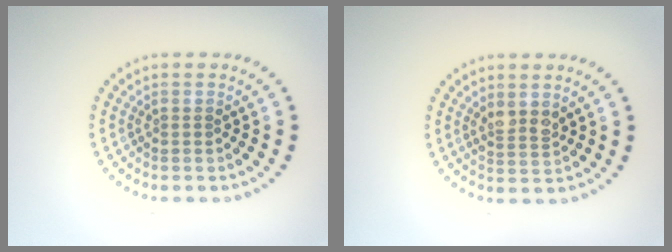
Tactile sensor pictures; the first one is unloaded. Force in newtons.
{"total": 1.8, "press": 1.5, "slide": 1.0}